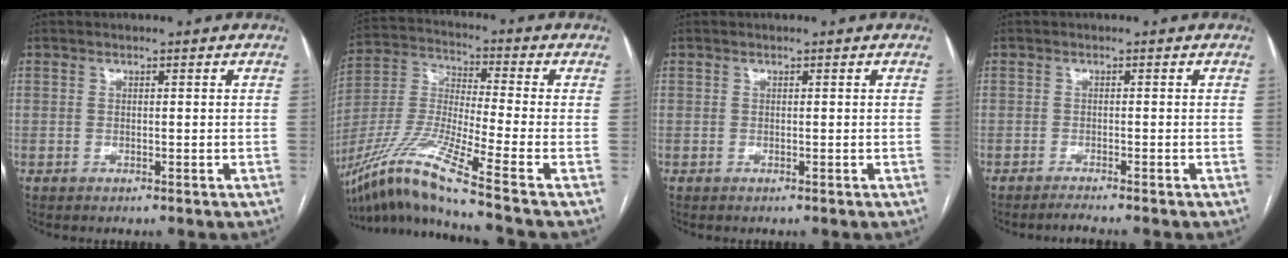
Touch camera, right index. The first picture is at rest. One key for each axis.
{"total": 16.3, "fx": -11.8, "fy": -2.6, "fz": 11.0, "tx": -0.240, "ty": -0.019, "tz": -0.222}
{"total": 0.0}
{"total": 2.1, "fx": -1.9, "fy": -0.7, "fz": 0.7, "tx": -0.011, "ty": -0.003, "tz": -0.031}